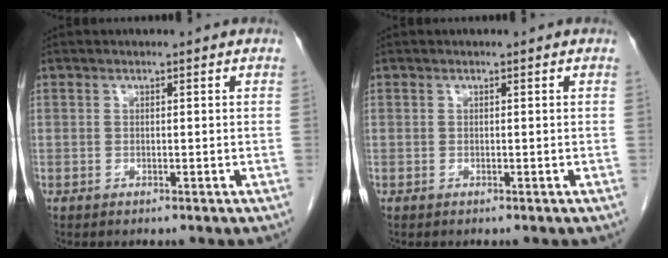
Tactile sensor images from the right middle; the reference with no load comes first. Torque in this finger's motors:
{"motor_torque": [0.22, -0.03, 0.09, 0.01]}